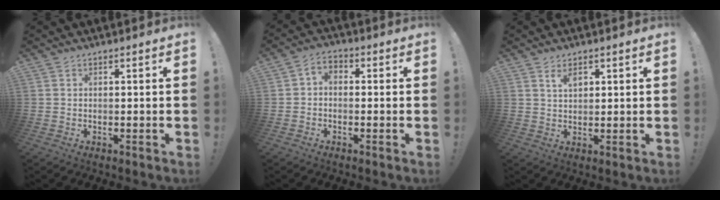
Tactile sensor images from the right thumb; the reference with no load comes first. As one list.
[{"total": 3.3, "force": [-1.5, 2.4, 1.8], "torque": [-0.035, 0.008, -0.028]}, {"total": 3.9, "force": [2.1, 2.0, 2.6], "torque": [-0.039, -0.003, 0.035]}]